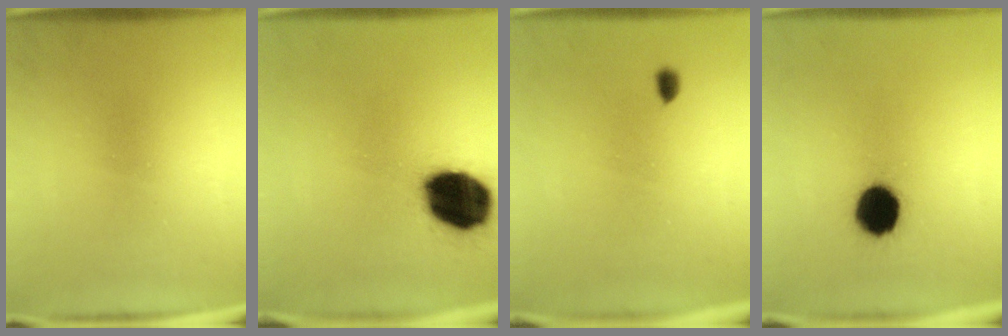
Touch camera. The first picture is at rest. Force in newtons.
{"total": 19.6}
{"total": 1.2}
{"total": 10.5}